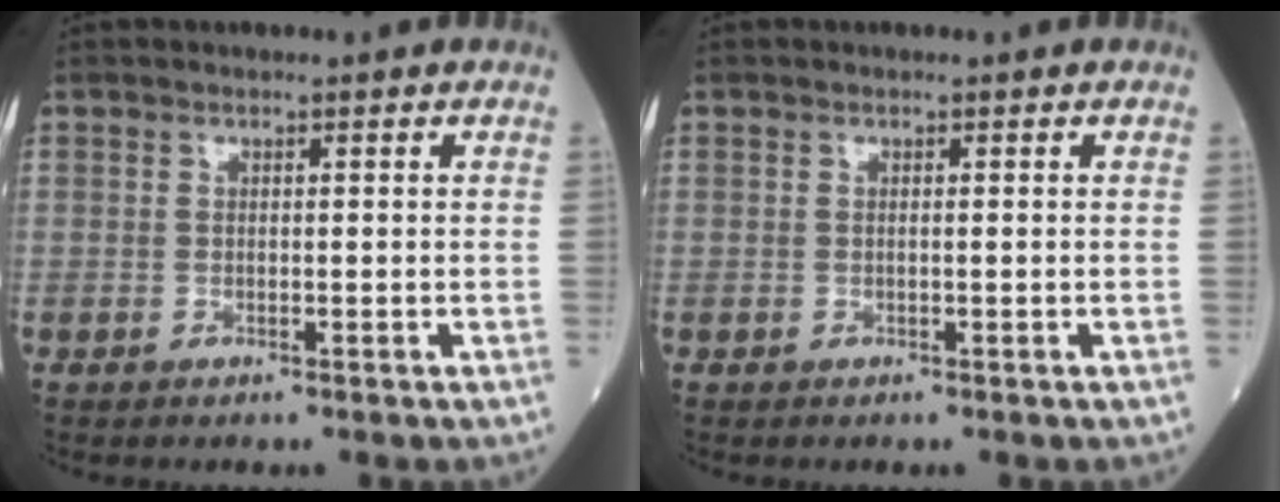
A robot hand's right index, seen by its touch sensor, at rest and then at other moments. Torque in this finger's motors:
{"motor_torque": [0.00, -0.06, -0.02, 0.01]}